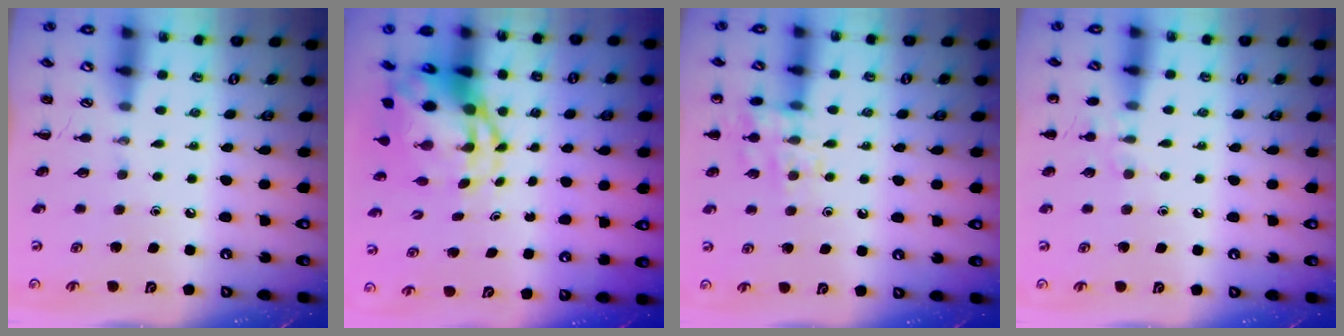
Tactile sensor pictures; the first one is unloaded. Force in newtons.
{"total": 7.2, "press": 6.9, "slide": 2.1}
{"total": 11.8, "press": 11.7, "slide": 0.7}
{"total": 6.3, "press": 6.0, "slide": 2.0}